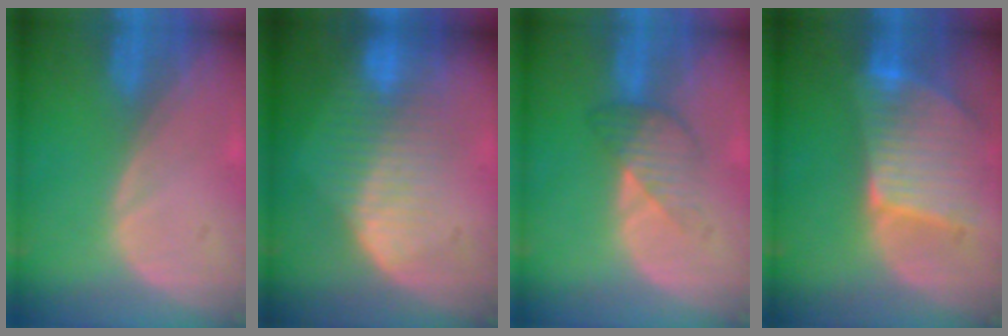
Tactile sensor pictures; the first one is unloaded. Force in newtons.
{"total": 8.5, "press": 7.2, "slide": 4.5}
{"total": 4.0, "press": 4.0, "slide": 0.1}
{"total": 9.6, "press": 8.5, "slide": 4.5}